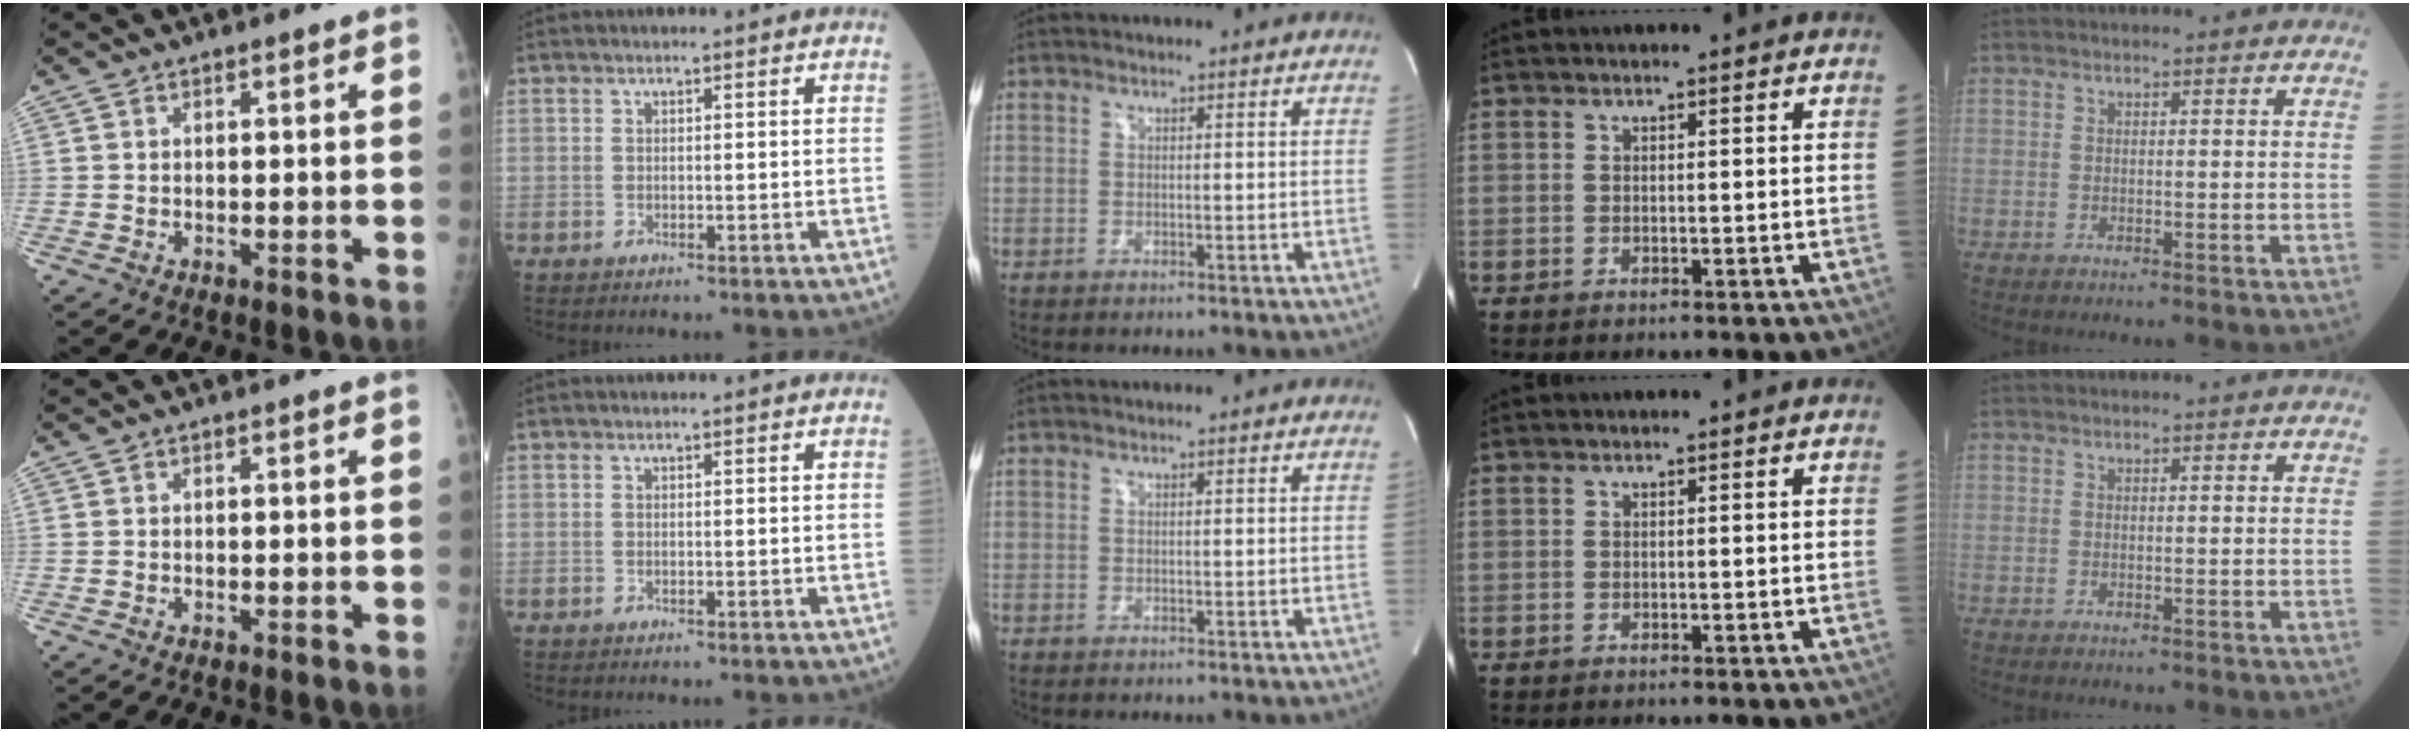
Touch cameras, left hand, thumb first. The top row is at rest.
{}